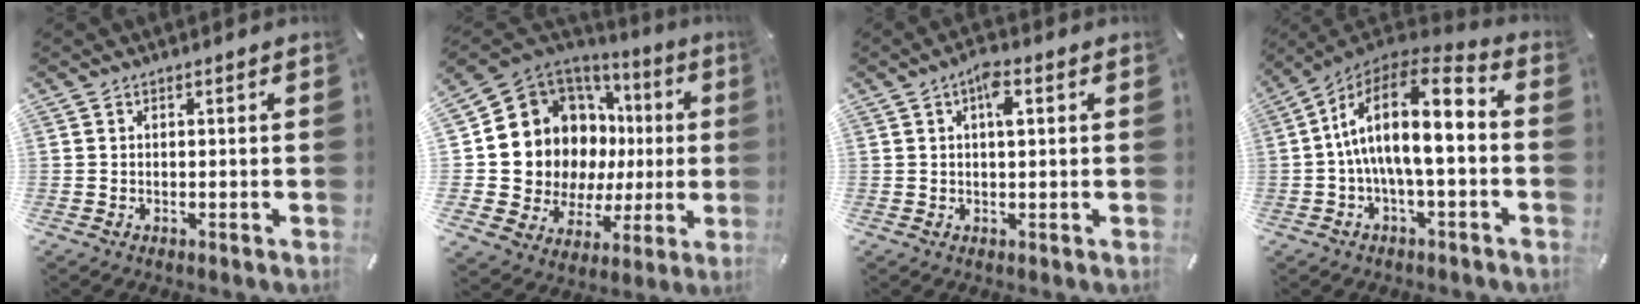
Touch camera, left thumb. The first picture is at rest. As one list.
[{"total": 15.3, "force": [3.9, 12.9, 7.1], "torque": [-0.126, -0.063, 0.095]}, {"total": 4.2, "force": [1.3, 1.6, 3.6], "torque": [-0.062, 0.004, 0.016]}, {"total": 15.8, "force": [-0.4, 6.8, 14.2], "torque": [-0.255, 0.003, -0.009]}]